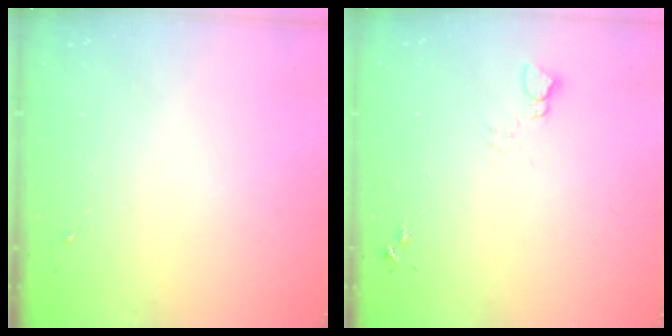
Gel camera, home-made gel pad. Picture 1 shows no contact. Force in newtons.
{"total": 3.7, "press": 3.7, "slide": 0.4}